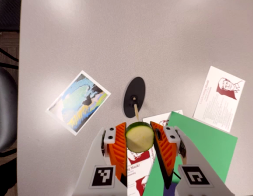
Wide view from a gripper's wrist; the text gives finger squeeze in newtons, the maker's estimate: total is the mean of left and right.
{"total": 13.9, "left": 14.1, "right": 13.6}